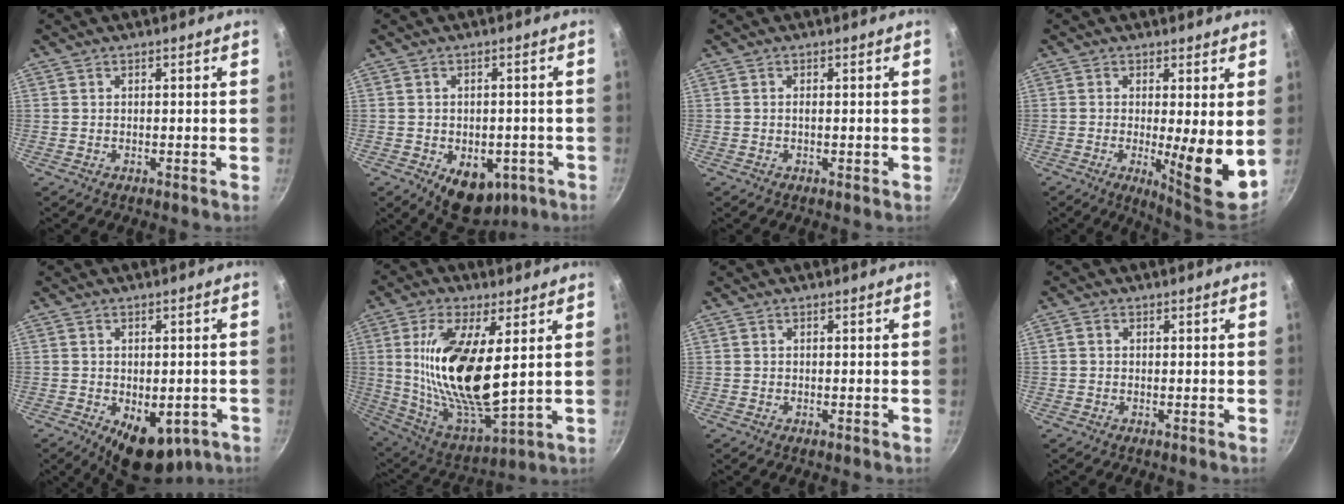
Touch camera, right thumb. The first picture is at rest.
{"total": 10.6, "force": [-3.9, 6.9, 7.0], "torque": [-0.055, 0.001, -0.037]}
{"total": 0.8, "force": [-0.1, 0.3, 0.7], "torque": [-0.013, 0.001, -0.002]}
{"total": 9.9, "force": [0.0, 2.0, 9.7], "torque": [-0.134, -0.028, 0.004]}
{"total": 10.3, "force": [-4.0, 5.9, 7.5], "torque": [-0.064, 0.002, -0.038]}
{"total": 21.3, "force": [3.9, 8.2, 19.2], "torque": [-0.363, -0.035, 0.080]}
{"total": 0.0}
{"total": 1.0, "force": [0.0, 0.9, 0.5], "torque": [-0.010, 0.005, 0.000]}